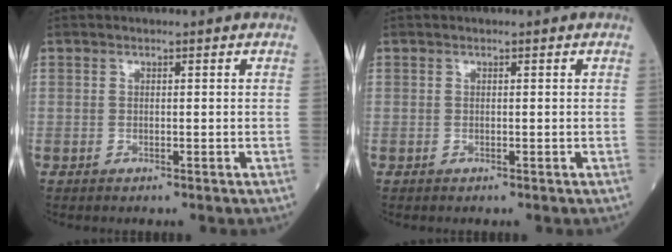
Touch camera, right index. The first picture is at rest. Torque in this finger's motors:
{"motor_torque": [0.00, 0.00, 0.00, 0.00]}